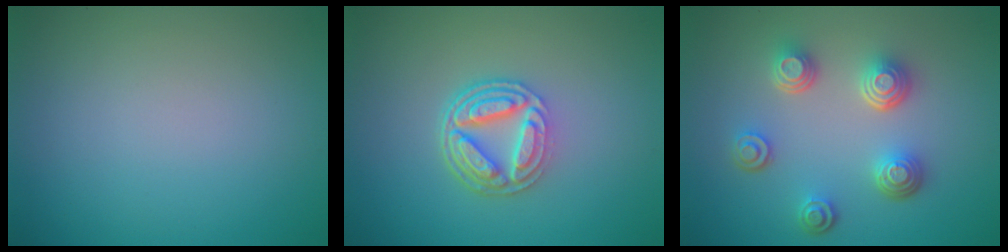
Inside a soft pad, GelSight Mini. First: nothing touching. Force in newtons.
{"total": 5.0, "press": 3.7, "slide": 3.3}
{"total": 4.5, "press": 3.5, "slide": 2.9}